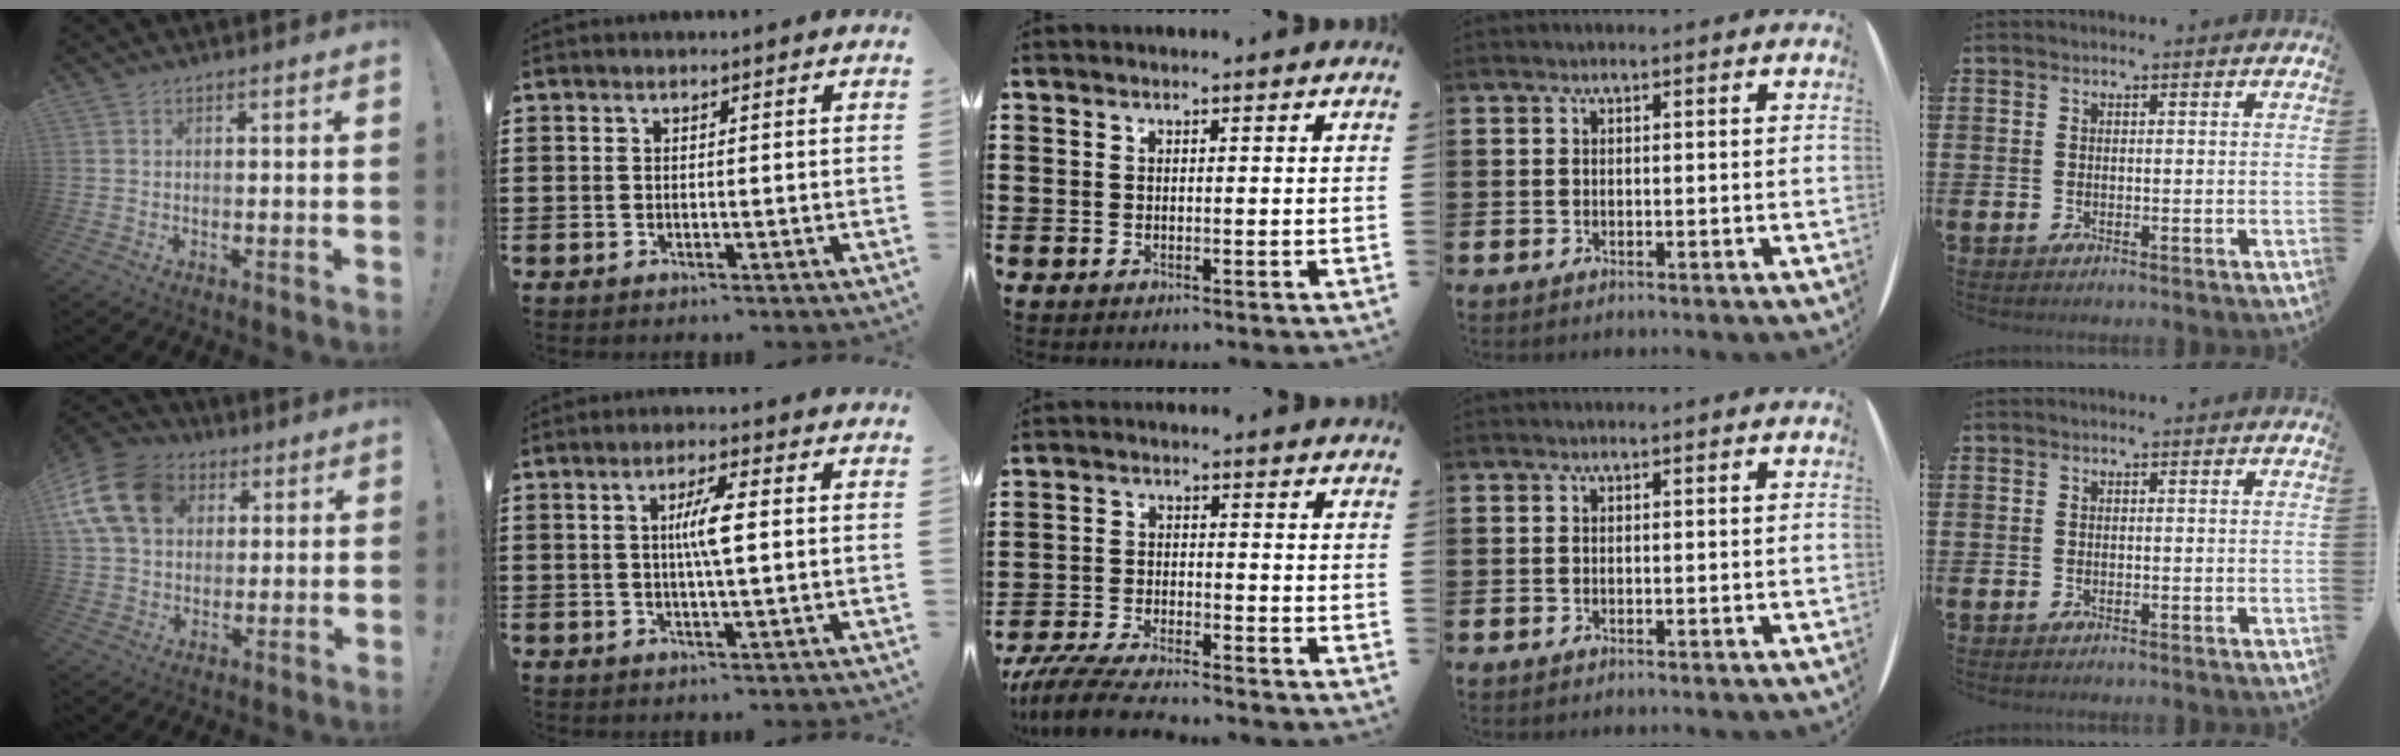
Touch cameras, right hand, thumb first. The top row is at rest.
{"thumb": {"total": 16.6, "force": [5.4, 12.8, 9.2], "torque": [-0.160, -0.011, 0.108]}, "index": {"total": 4.9, "force": [0.5, 0.5, 4.8], "torque": [-0.090, -0.001, 0.004]}, "middle": {"total": 5.7, "force": [-5.4, 0.5, 1.9], "torque": [-0.050, -0.007, -0.106]}}